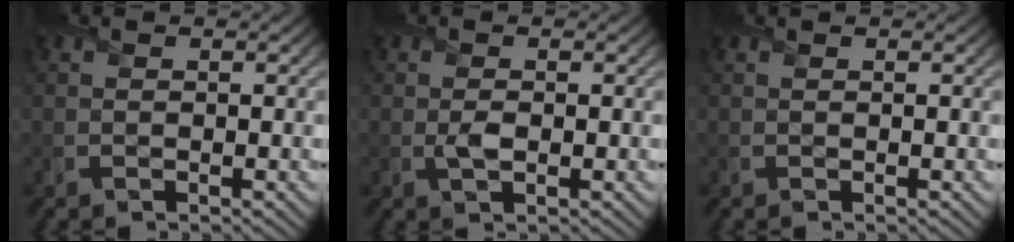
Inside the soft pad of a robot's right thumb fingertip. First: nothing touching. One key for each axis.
{"total": 1.5, "fx": -0.2, "fy": 0.7, "fz": 1.4, "tx": -0.031, "ty": -0.001, "tz": -0.005}
{"total": 0.0}